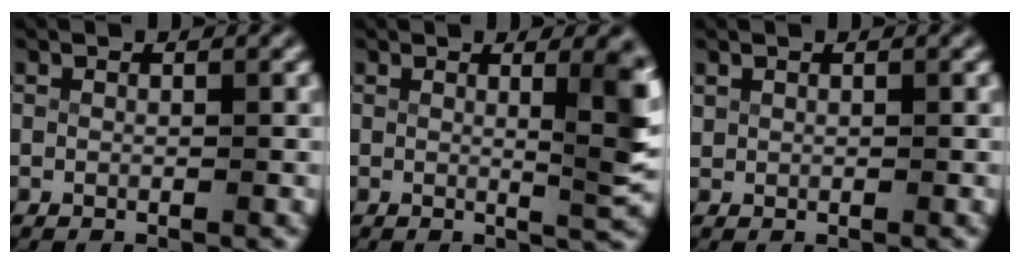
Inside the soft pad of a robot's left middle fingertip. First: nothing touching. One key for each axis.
{"total": 4.7, "fx": 0.7, "fy": 0.8, "fz": 4.6, "tx": -0.049, "ty": -0.012, "tz": 0.013}
{"total": 0.6, "fx": 0.4, "fy": 0.3, "fz": 0.3, "tx": -0.011, "ty": -0.002, "tz": 0.015}